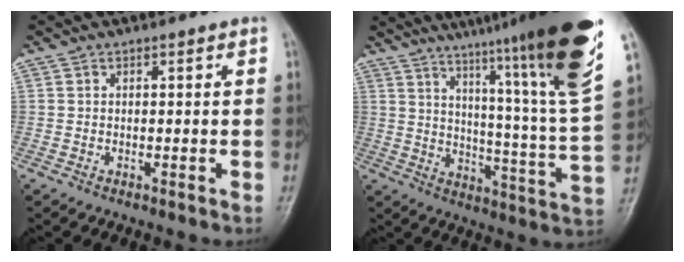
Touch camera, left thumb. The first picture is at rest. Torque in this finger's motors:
{"motor_torque": [3.09, 1.33, 1.64, -1.12, 0.15]}